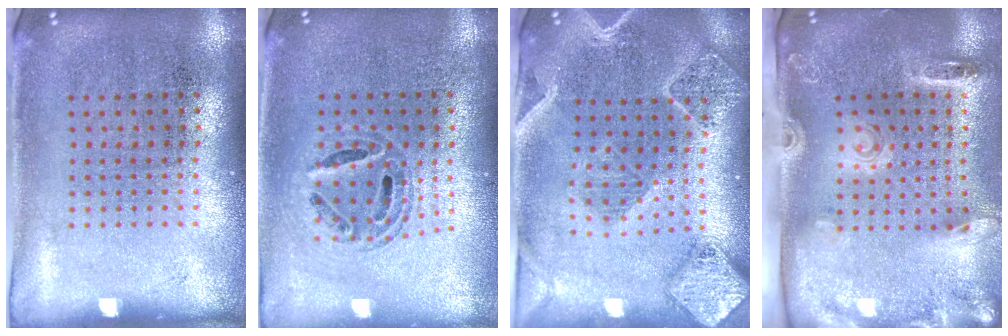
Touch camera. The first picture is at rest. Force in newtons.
{"total": 0.7, "press": 0.7, "slide": 0.3}
{"total": 2.5, "press": 2.3, "slide": 1.1}
{"total": 2.7, "press": 1.9, "slide": 2.0}